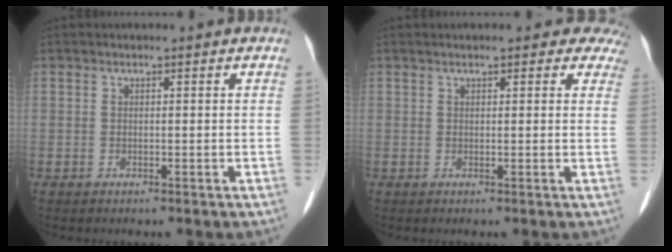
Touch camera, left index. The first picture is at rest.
{"total": 6.7, "force": [5.8, 2.5, 2.3], "torque": [-0.002, 0.008, 0.048]}